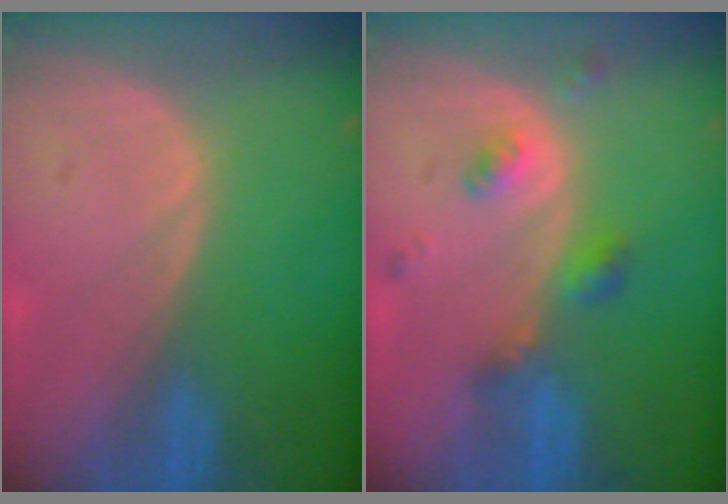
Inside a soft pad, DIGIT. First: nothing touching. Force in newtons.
{"total": 4.9, "press": 4.3, "slide": 2.2}